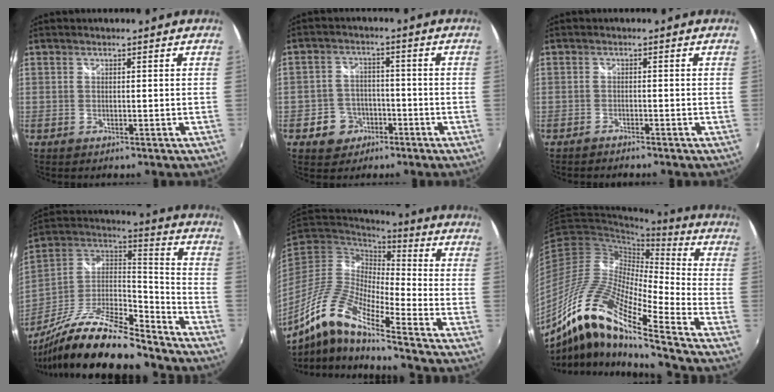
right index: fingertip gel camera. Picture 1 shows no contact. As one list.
[{"total": 6.1, "force": [-3.2, 5.1, 1.2], "torque": [-0.041, 0.019, -0.043]}, {"total": 1.7, "force": [-1.7, 0.2, 0.4], "torque": [-0.020, -0.004, -0.030]}, {"total": 23.5, "force": [-17.7, 6.1, 14.2], "torque": [-0.267, -0.027, -0.300]}, {"total": 15.2, "force": [-9.0, 2.3, 12.0], "torque": [-0.224, -0.018, -0.188]}, {"total": 17.7, "force": [-11.5, 2.1, 13.2], "torque": [-0.242, -0.010, -0.241]}]